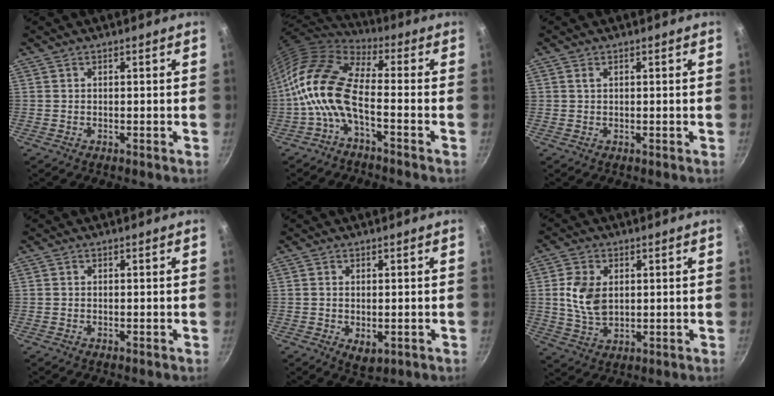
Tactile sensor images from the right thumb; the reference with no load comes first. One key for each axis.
{"total": 13.0, "fx": -3.0, "fy": 5.6, "fz": 11.4, "tx": -0.224, "ty": 0.033, "tz": -0.074}
{"total": 1.0, "fx": 0.4, "fy": 0.7, "fz": 0.5, "tx": -0.010, "ty": 0.000, "tz": 0.008}
{"total": 0.0}
{"total": 3.6, "fx": -0.6, "fy": 2.1, "fz": 2.9, "tx": -0.044, "ty": -0.014, "tz": -0.005}
{"total": 5.2, "fx": 0.6, "fy": 3.6, "fz": 3.8, "tx": -0.066, "ty": -0.002, "tz": 0.013}